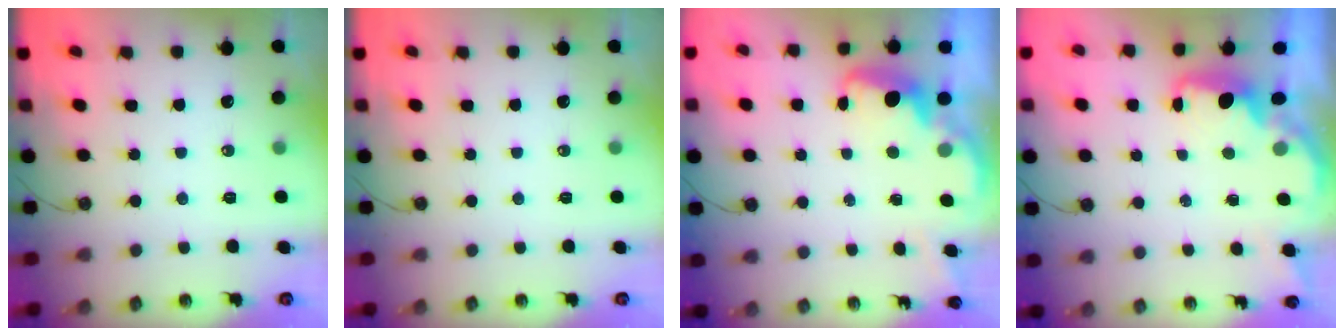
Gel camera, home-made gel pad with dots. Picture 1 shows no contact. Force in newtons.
{"total": 0.0}
{"total": 2.7, "press": 2.6, "slide": 0.6}
{"total": 1.5, "press": 1.3, "slide": 0.7}